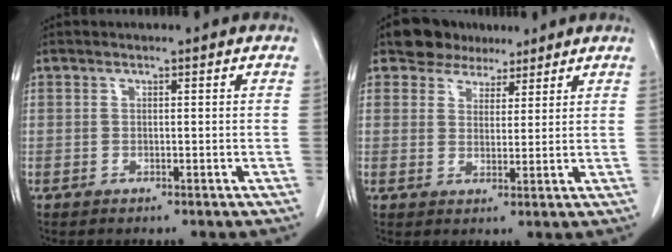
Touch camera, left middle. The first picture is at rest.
{"total": 5.6, "force": [4.5, 3.2, 0.9], "torque": [-0.011, 0.014, 0.078]}